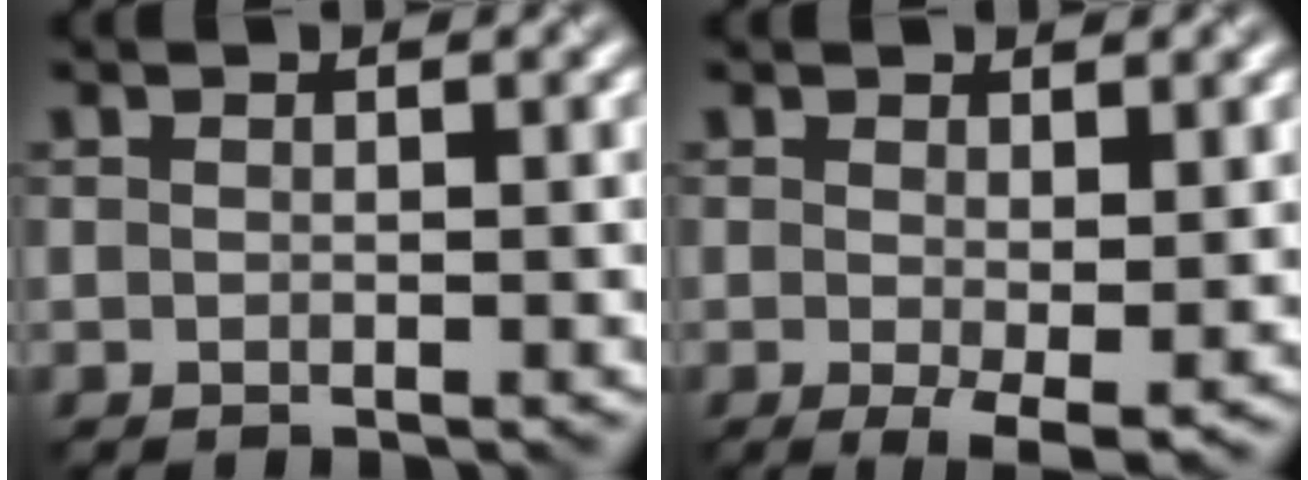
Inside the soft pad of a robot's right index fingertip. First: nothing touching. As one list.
[{"total": 2.8, "force": [-0.1, 0.8, 2.6], "torque": [-0.045, -0.013, 0.001]}]